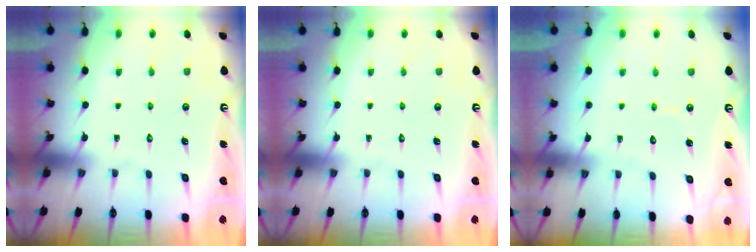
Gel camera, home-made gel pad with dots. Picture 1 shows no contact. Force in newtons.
{"total": 0.0}
{"total": 4.2, "press": 4.2, "slide": 0.4}